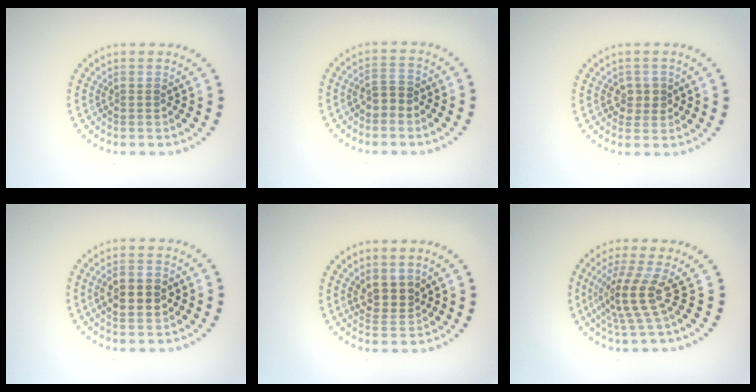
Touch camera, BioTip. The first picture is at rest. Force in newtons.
{"total": 1.9, "press": 1.8, "slide": 0.7}
{"total": 1.8, "press": 1.7, "slide": 0.4}
{"total": 4.2, "press": 4.2, "slide": 0.1}
{"total": 2.5, "press": 2.2, "slide": 1.1}
{"total": 3.7, "press": 2.7, "slide": 2.5}